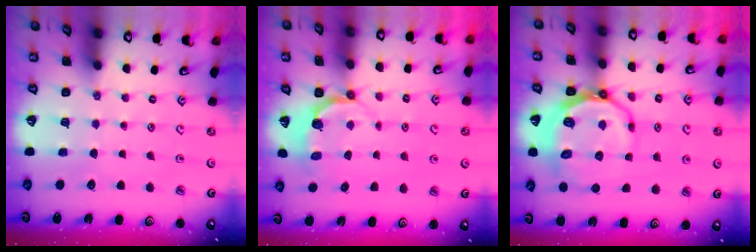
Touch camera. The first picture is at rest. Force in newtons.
{"total": 4.9, "press": 3.8, "slide": 3.0}
{"total": 13.5, "press": 13.0, "slide": 3.7}